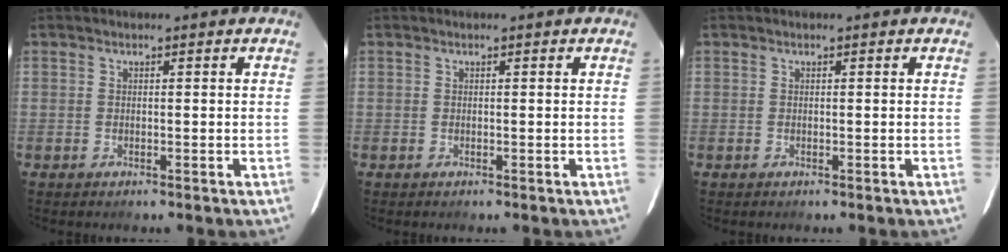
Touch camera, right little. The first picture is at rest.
{"total": 0.0}
{"total": 0.0}